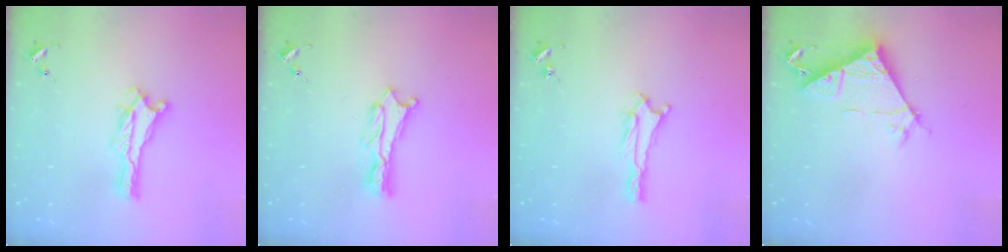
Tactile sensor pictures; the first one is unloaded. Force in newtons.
{"total": 2.0, "press": 2.0, "slide": 0.2}
{"total": 0.7, "press": 0.7, "slide": 0.1}
{"total": 7.2, "press": 7.2, "slide": 0.5}